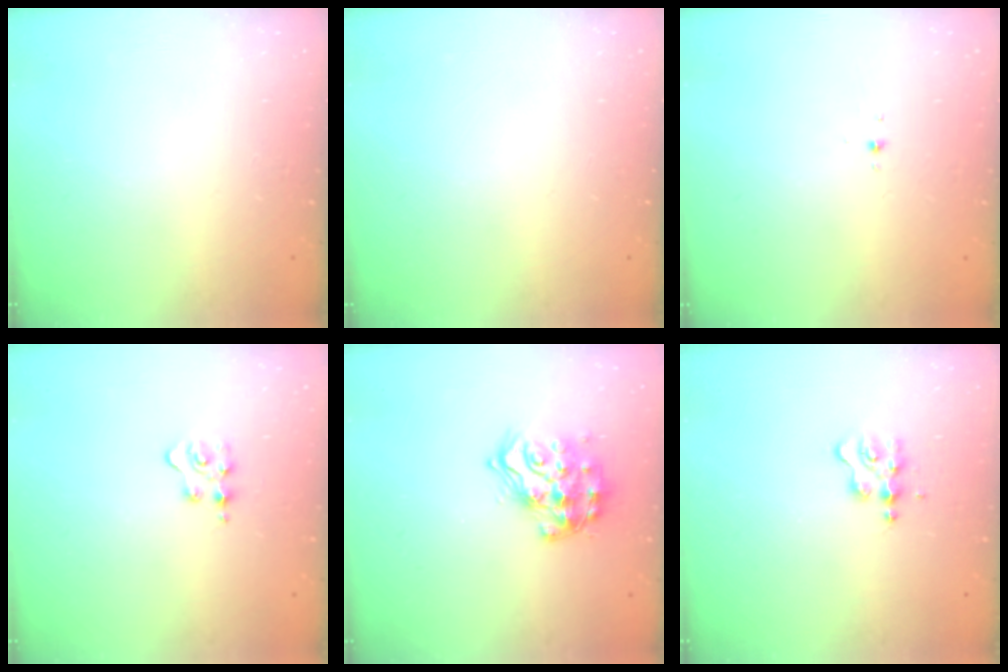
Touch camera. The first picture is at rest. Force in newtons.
{"total": 0.0}
{"total": 2.6, "press": 2.5, "slide": 0.7}
{"total": 3.2, "press": 3.2, "slide": 0.4}
{"total": 15.9, "press": 15.8, "slide": 1.1}
{"total": 2.7, "press": 2.6, "slide": 0.4}